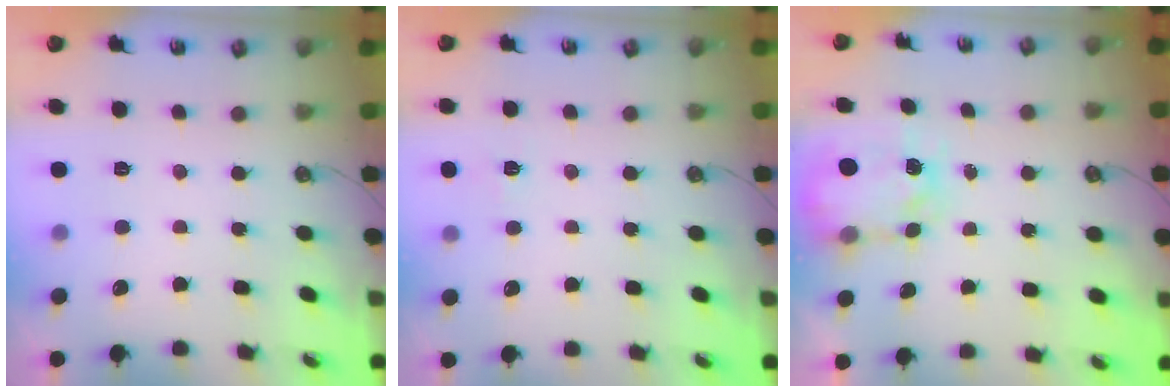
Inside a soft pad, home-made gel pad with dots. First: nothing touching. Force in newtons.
{"total": 2.8, "press": 2.8, "slide": 0.3}
{"total": 6.2, "press": 6.2, "slide": 0.6}